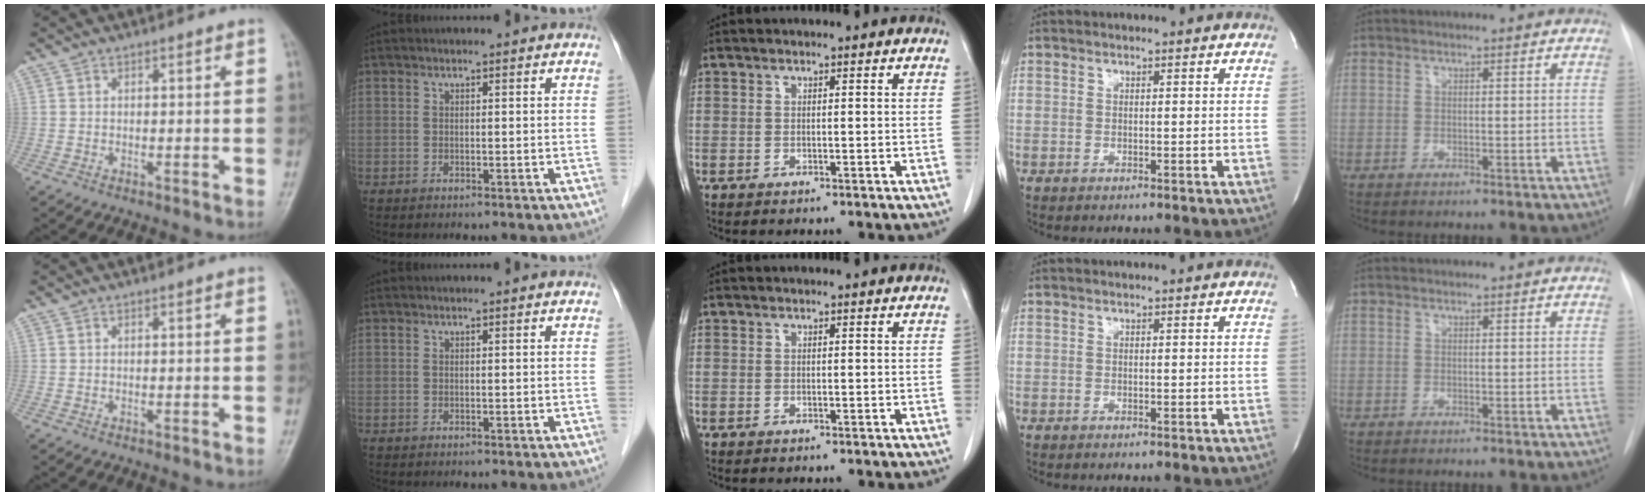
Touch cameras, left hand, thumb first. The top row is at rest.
{}